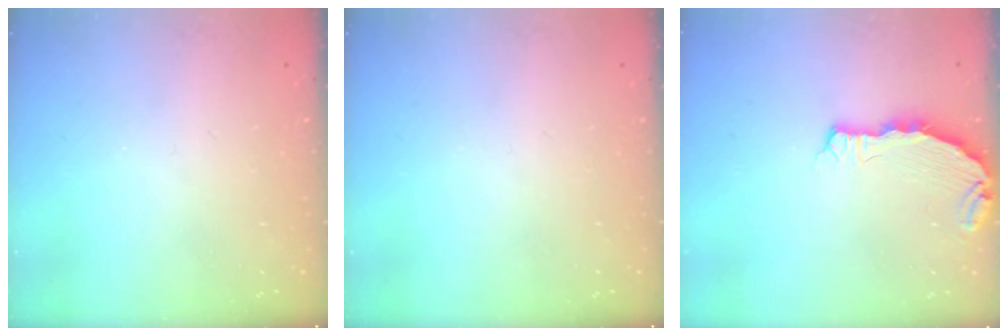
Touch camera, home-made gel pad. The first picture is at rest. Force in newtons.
{"total": 0.0}
{"total": 5.4, "press": 4.8, "slide": 2.5}